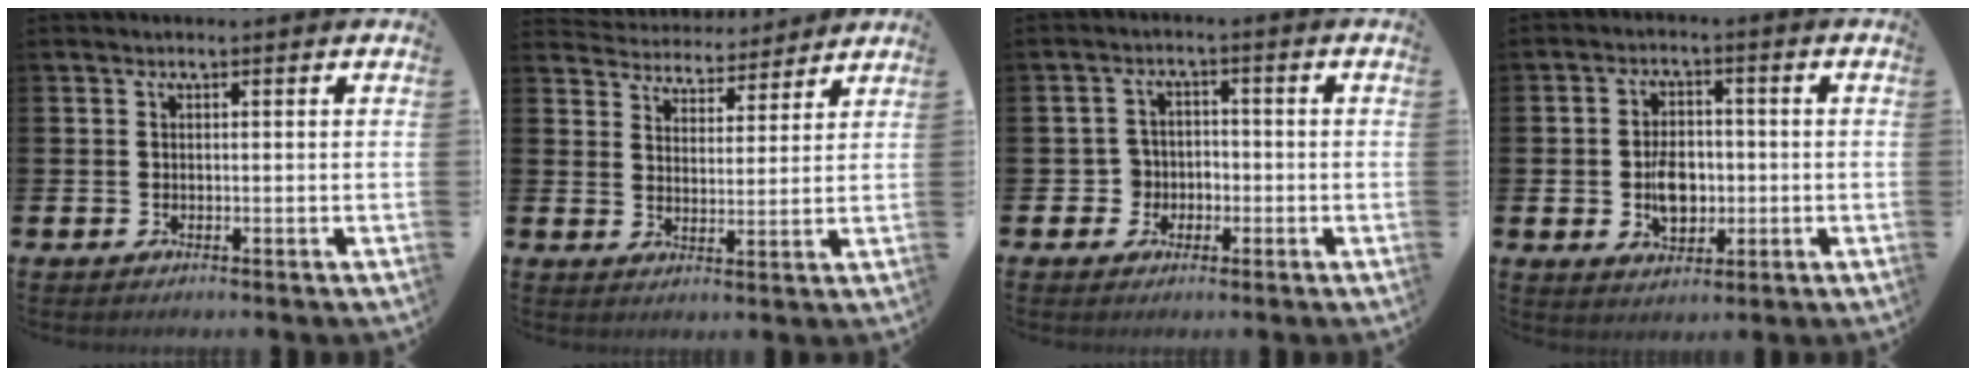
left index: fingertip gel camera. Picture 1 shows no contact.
{"total": 4.7, "force": [4.5, 1.2, -0.3], "torque": [-0.015, -0.036, 0.078]}
{"total": 3.5, "force": [-1.3, 3.2, 0.5], "torque": [-0.023, 0.008, -0.031]}
{"total": 5.7, "force": [-0.7, 3.8, 4.1], "torque": [-0.063, 0.005, -0.016]}